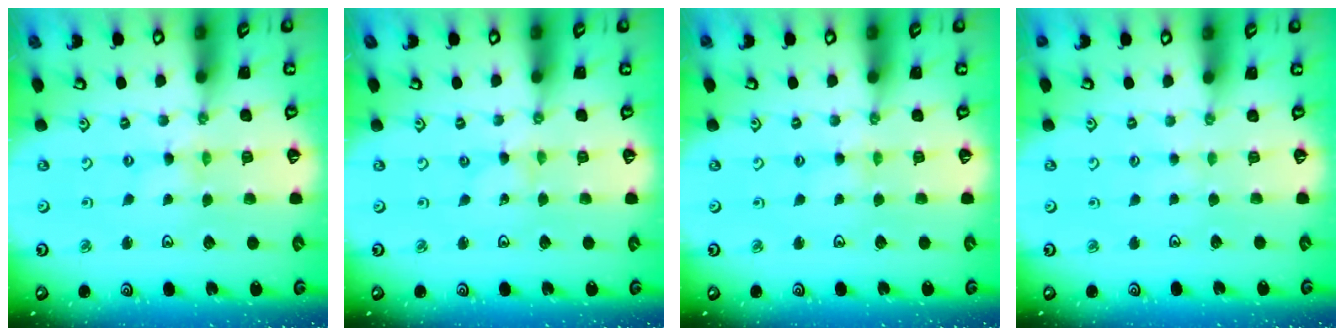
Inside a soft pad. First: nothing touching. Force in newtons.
{"total": 0.0}
{"total": 1.3, "press": 1.2, "slide": 0.3}
{"total": 2.0, "press": 2.0, "slide": 0.3}